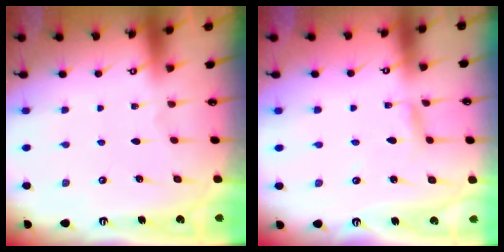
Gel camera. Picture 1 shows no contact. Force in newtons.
{"total": 2.2, "press": 2.2, "slide": 0.1}